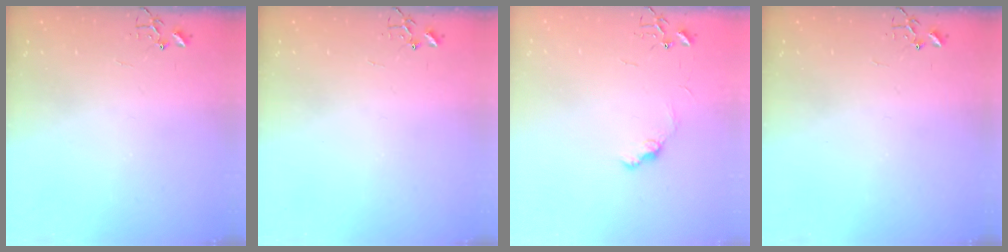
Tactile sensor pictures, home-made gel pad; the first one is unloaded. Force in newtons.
{"total": 0.0}
{"total": 8.7, "press": 8.7, "slide": 0.7}
{"total": 0.0}